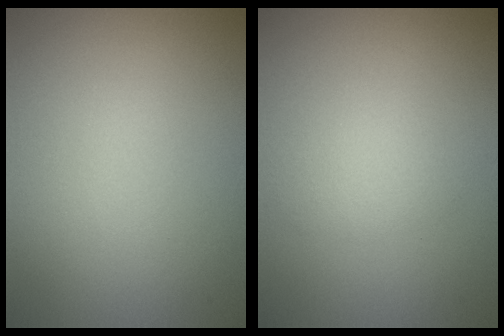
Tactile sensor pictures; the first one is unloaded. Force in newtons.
{"total": 1.4, "press": 1.4, "slide": 0.0}